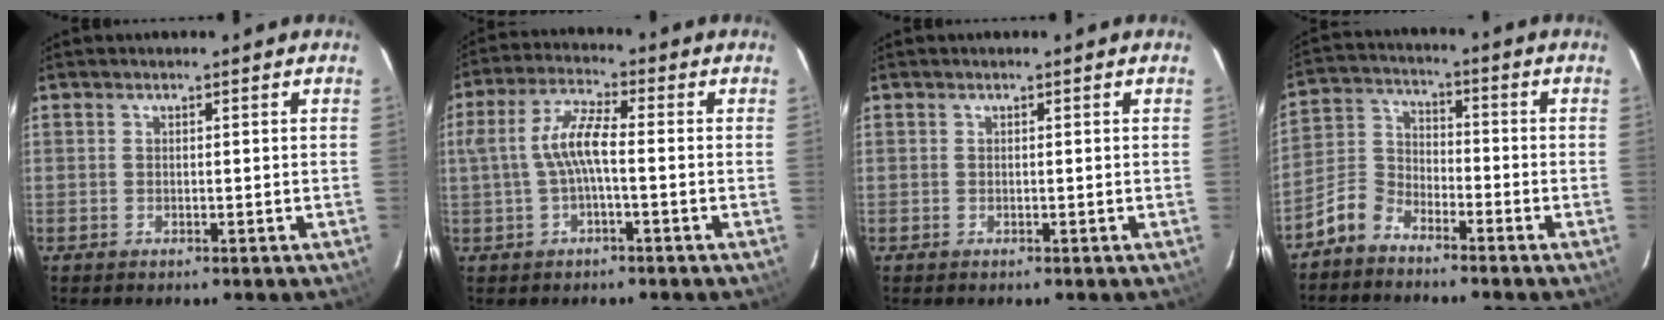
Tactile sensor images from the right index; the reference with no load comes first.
{"total": 7.1, "force": [-0.9, 1.7, 6.8], "torque": [-0.143, 0.011, -0.013]}
{"total": 0.0}
{"total": 7.4, "force": [-5.5, 4.2, 2.6], "torque": [-0.071, 0.028, -0.118]}